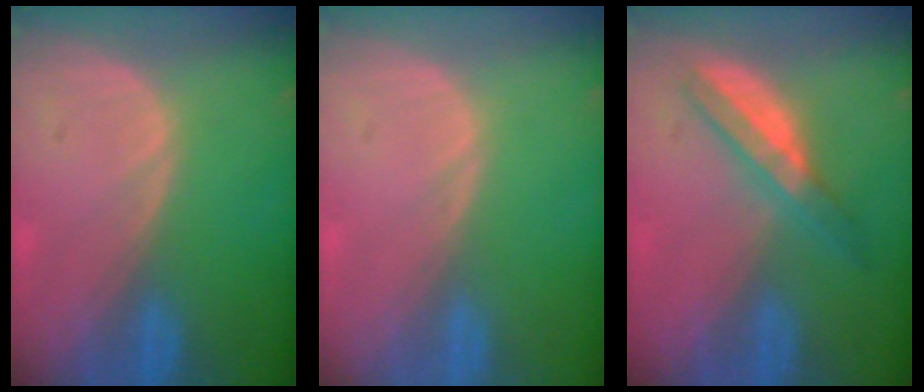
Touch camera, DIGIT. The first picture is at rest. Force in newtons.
{"total": 0.0}
{"total": 4.8, "press": 4.8, "slide": 0.7}